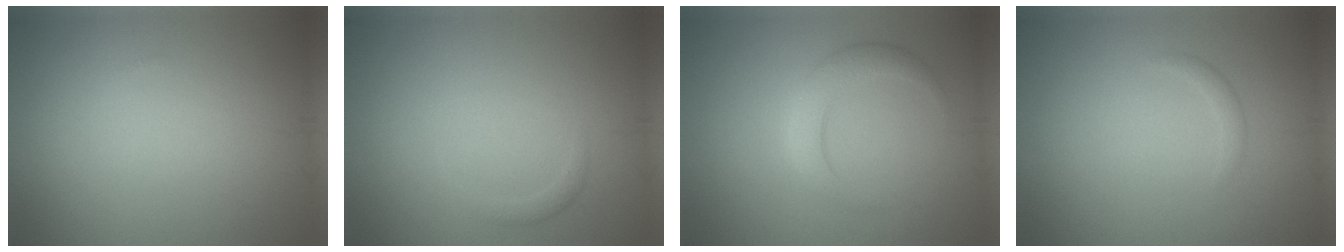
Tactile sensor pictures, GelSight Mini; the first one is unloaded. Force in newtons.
{"total": 0.8, "press": 0.8, "slide": 0.1}
{"total": 2.8, "press": 2.8, "slide": 0.1}
{"total": 0.8, "press": 0.8, "slide": 0.0}